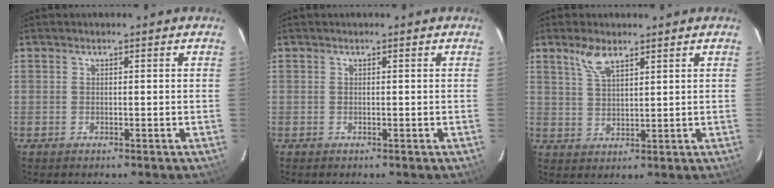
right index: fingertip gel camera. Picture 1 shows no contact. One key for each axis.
{"total": 0.0}
{"total": 4.7, "fx": 3.3, "fy": 1.6, "fz": 2.9, "tx": -0.059, "ty": 0.004, "tz": 0.068}